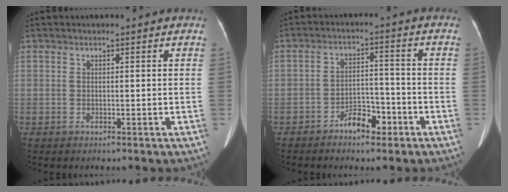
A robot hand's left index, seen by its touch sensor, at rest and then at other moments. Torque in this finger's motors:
{"motor_torque": [0.40, 0.41, 0.07, 0.06]}